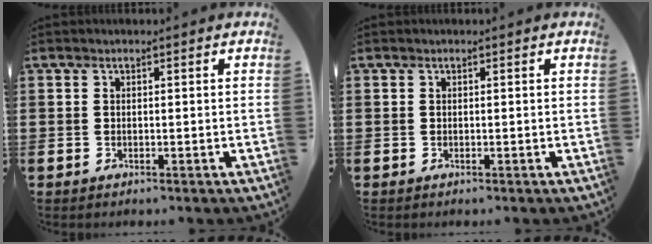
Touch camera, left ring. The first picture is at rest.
{"total": 0.0}